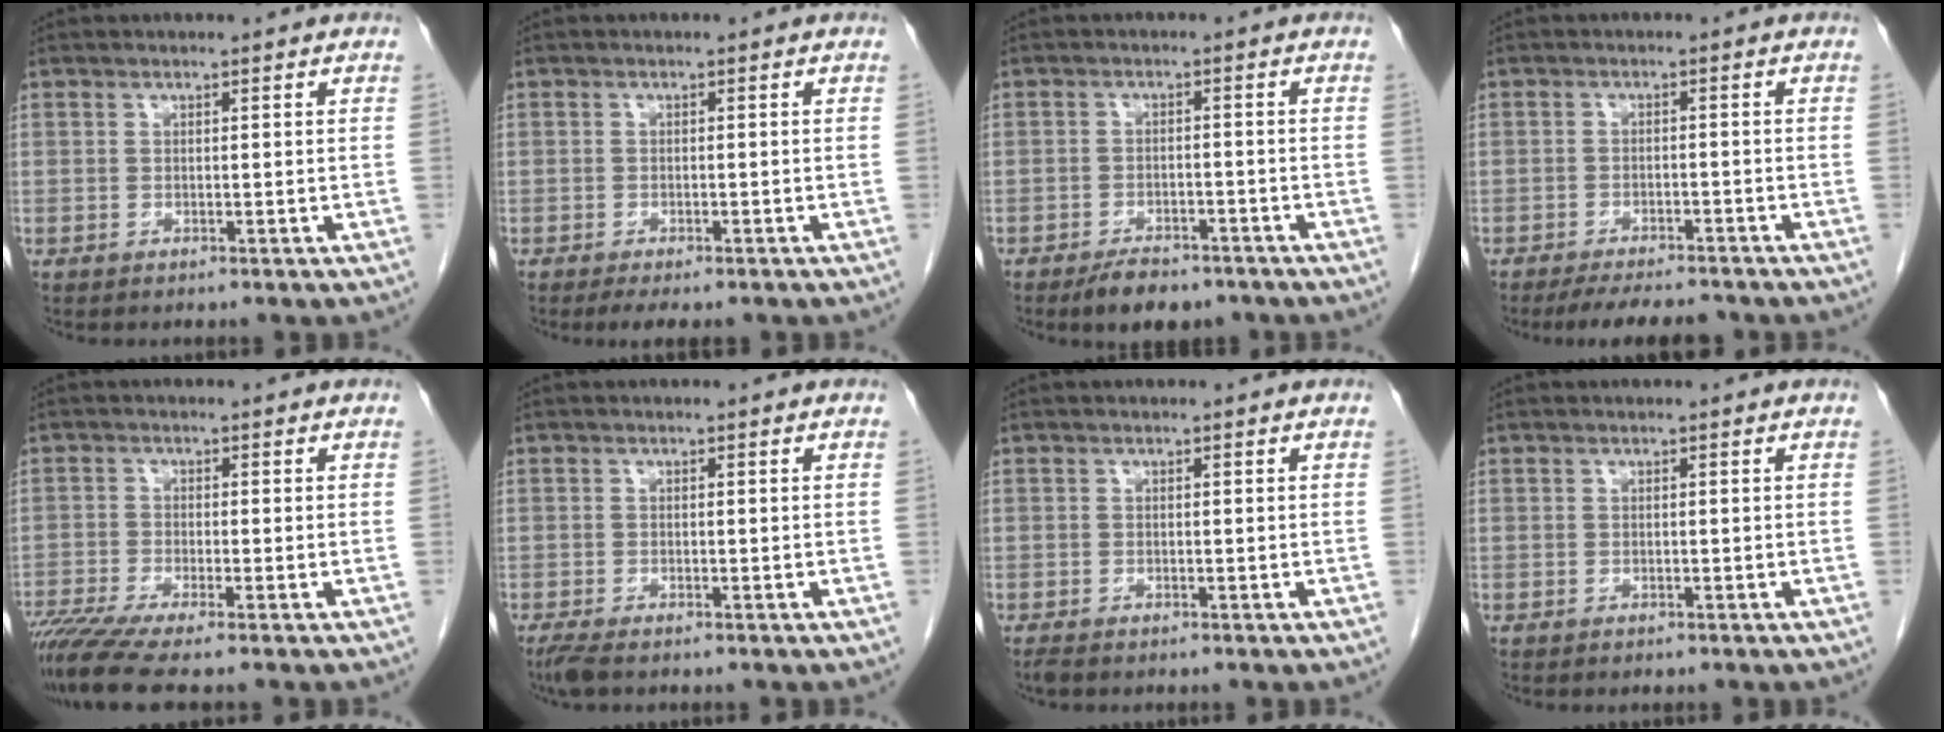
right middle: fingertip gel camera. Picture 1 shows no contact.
{"total": 3.3, "force": [-2.6, 1.1, 1.8], "torque": [-0.027, -0.009, -0.036]}
{"total": 5.8, "force": [-4.5, 2.3, 2.8], "torque": [-0.047, -0.003, -0.069]}
{"total": 7.5, "force": [-6.7, 1.7, 2.8], "torque": [-0.038, -0.009, -0.098]}
{"total": 8.1, "force": [-6.5, -0.2, 4.9], "torque": [-0.089, -0.021, -0.115]}
{"total": 2.4, "force": [-1.9, 0.5, 1.4], "torque": [-0.035, -0.009, -0.036]}
{"total": 1.1, "force": [-0.9, 0.3, 0.5], "torque": [-0.017, -0.005, -0.016]}
{"total": 0.0}